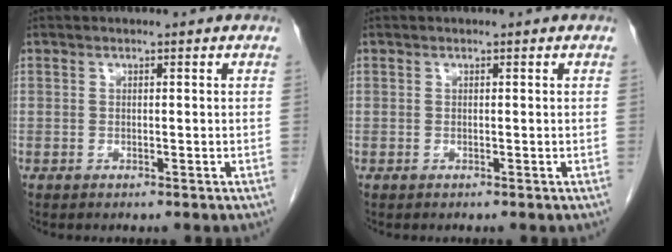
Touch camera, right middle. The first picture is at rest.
{"total": 0.0}